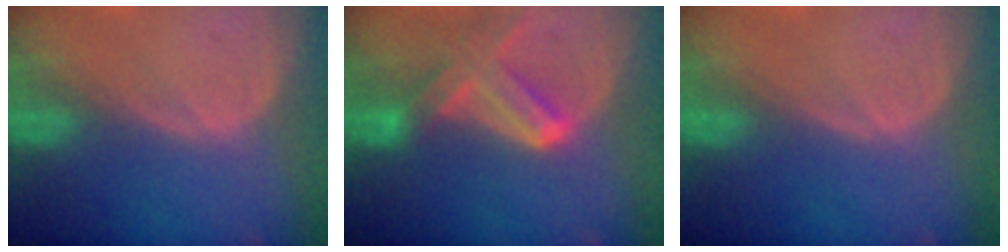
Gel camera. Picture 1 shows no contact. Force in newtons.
{"total": 7.4, "press": 6.7, "slide": 3.2}
{"total": 0.0}